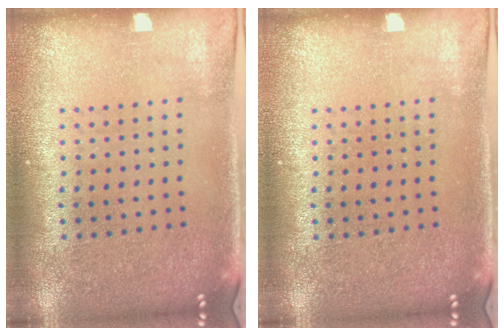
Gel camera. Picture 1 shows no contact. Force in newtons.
{"total": 0.0}